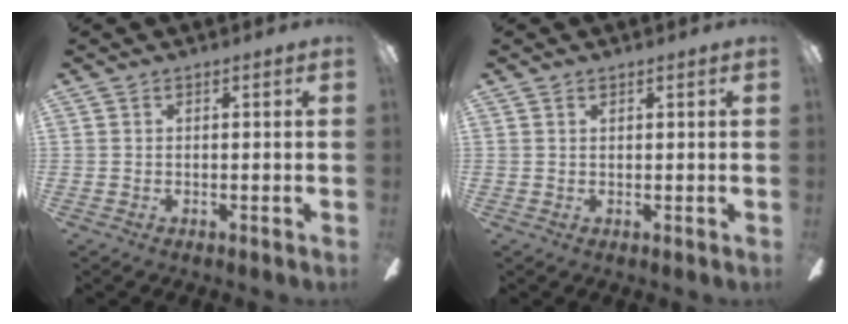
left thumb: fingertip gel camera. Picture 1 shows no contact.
{"total": 0.8, "force": [0.4, 0.5, 0.4], "torque": [-0.009, 0.001, 0.008]}